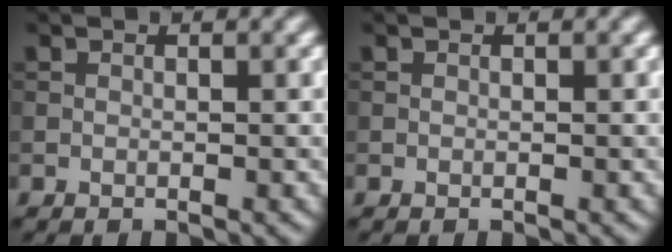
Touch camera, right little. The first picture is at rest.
{"total": 0.0}